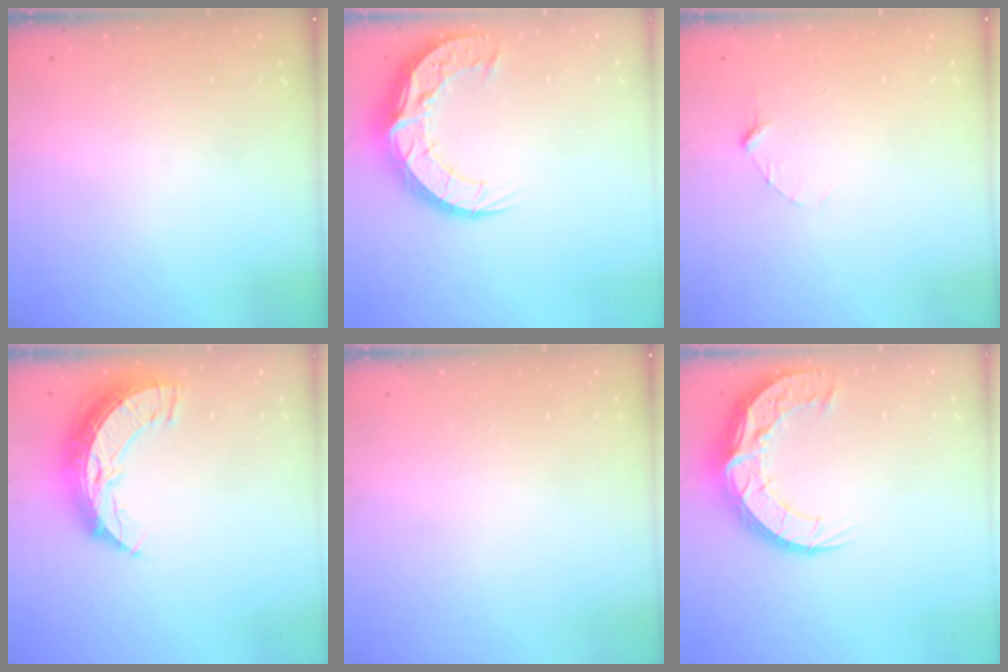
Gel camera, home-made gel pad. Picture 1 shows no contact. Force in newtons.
{"total": 15.1, "press": 15.1, "slide": 1.2}
{"total": 2.9, "press": 2.9, "slide": 0.3}
{"total": 10.9, "press": 10.9, "slide": 0.9}
{"total": 0.0}
{"total": 15.1, "press": 15.1, "slide": 1.2}